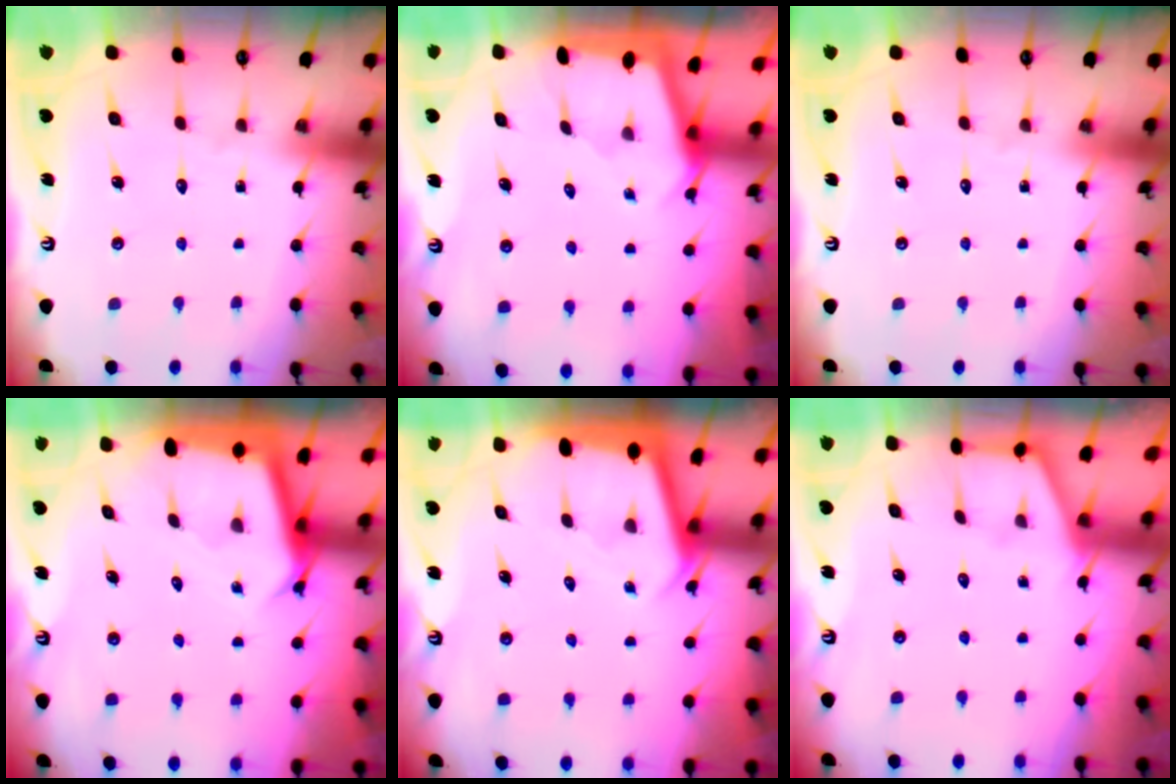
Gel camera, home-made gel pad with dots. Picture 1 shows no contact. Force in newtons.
{"total": 1.8, "press": 1.7, "slide": 0.1}
{"total": 0.0}
{"total": 2.8, "press": 2.8, "slide": 0.2}
{"total": 2.3, "press": 2.3, "slide": 0.1}
{"total": 2.1, "press": 2.1, "slide": 0.3}